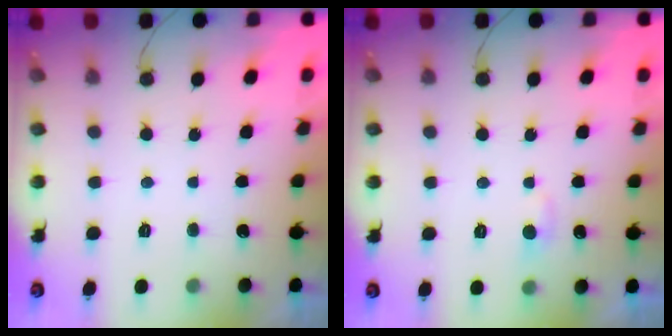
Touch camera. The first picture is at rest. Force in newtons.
{"total": 3.3, "press": 3.3, "slide": 0.4}